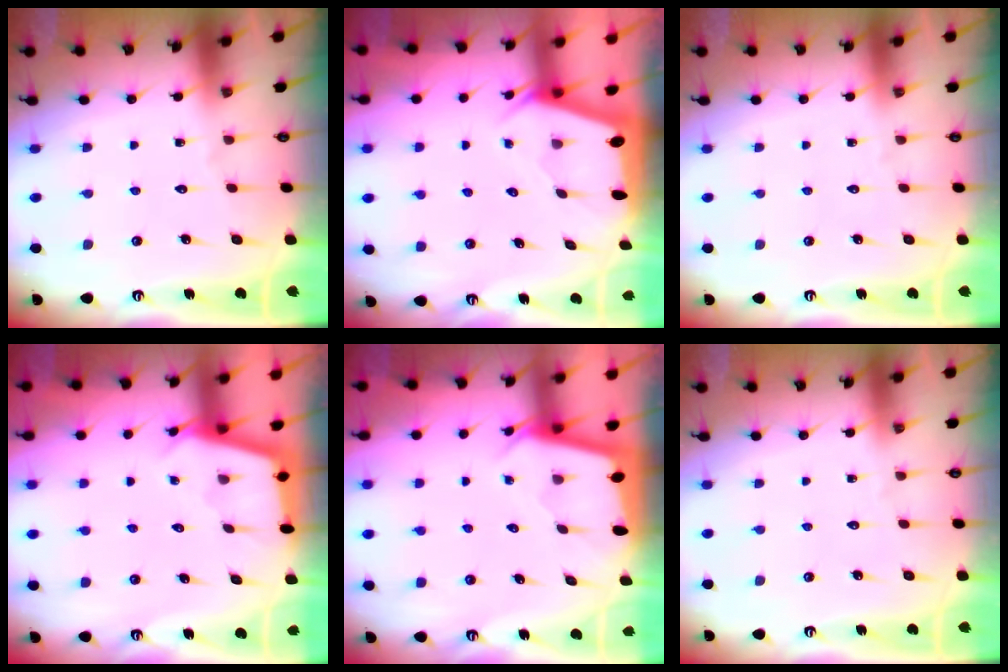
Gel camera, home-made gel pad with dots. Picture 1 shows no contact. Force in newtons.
{"total": 1.9, "press": 1.8, "slide": 0.3}
{"total": 0.0}
{"total": 3.0, "press": 3.0, "slide": 0.3}
{"total": 2.0, "press": 2.0, "slide": 0.3}
{"total": 0.0}